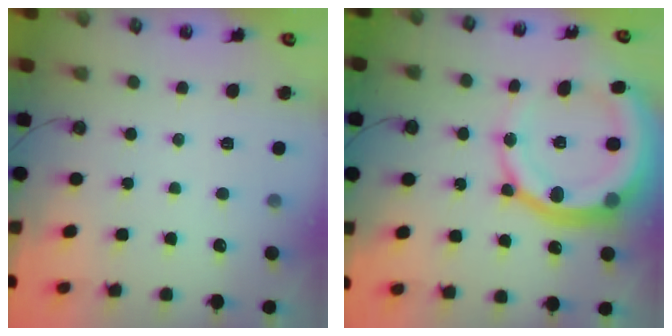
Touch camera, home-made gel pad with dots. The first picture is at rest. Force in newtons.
{"total": 20.8, "press": 20.6, "slide": 2.7}